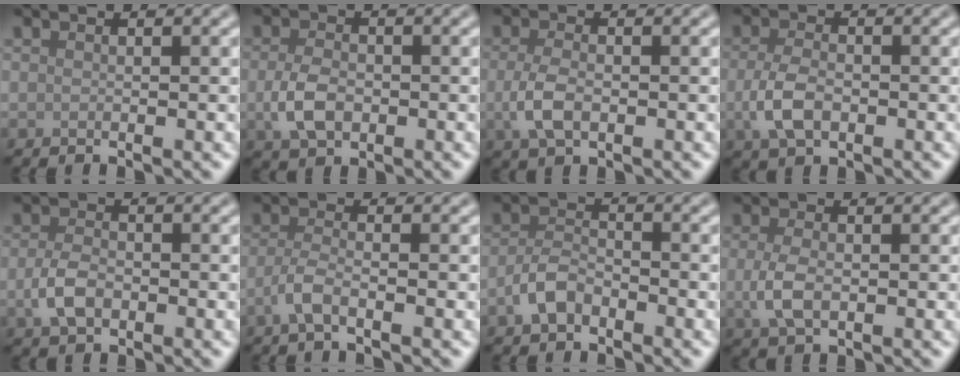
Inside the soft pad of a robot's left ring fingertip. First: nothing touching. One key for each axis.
{"total": 3.2, "fx": -0.6, "fy": 2.2, "fz": 2.3, "tx": -0.048, "ty": -0.003, "tz": -0.013}
{"total": 3.0, "fx": -0.6, "fy": 1.6, "fz": 2.4, "tx": -0.054, "ty": -0.004, "tz": -0.013}
{"total": 3.3, "fx": -0.8, "fy": 2.0, "fz": 2.5, "tx": -0.055, "ty": -0.005, "tz": -0.017}
{"total": 2.7, "fx": -0.8, "fy": 1.7, "fz": 2.0, "tx": -0.041, "ty": -0.001, "tz": -0.018}
{"total": 2.1, "fx": -1.1, "fy": 0.5, "fz": 1.7, "tx": -0.037, "ty": 0.000, "tz": -0.029}
{"total": 2.6, "fx": -1.6, "fy": 1.3, "fz": 1.5, "tx": -0.030, "ty": 0.007, "tz": -0.038}
{"total": 2.9, "fx": -0.3, "fy": 1.6, "fz": 2.4, "tx": -0.059, "ty": -0.005, "tz": -0.004}